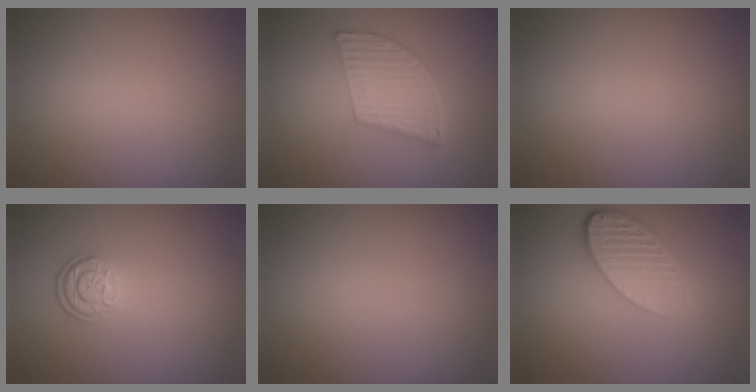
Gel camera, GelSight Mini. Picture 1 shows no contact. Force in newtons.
{"total": 5.9, "press": 3.9, "slide": 4.4}
{"total": 0.0}
{"total": 2.5, "press": 2.0, "slide": 1.5}
{"total": 0.0}
{"total": 5.3, "press": 3.9, "slide": 3.7}